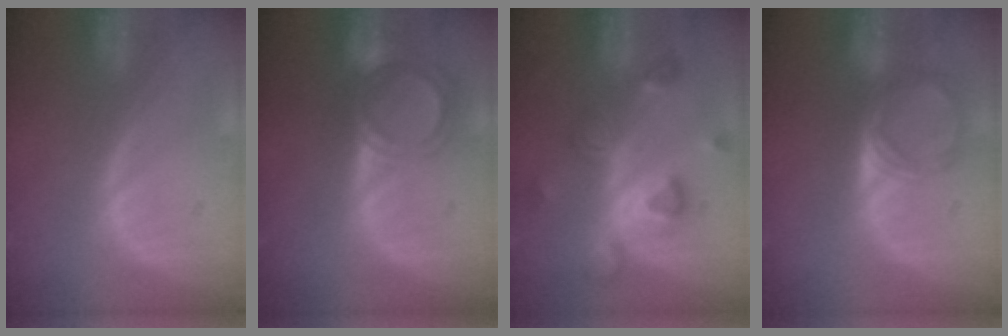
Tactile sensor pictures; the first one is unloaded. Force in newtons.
{"total": 6.1, "press": 5.3, "slide": 3.0}
{"total": 7.8, "press": 6.9, "slide": 3.6}
{"total": 5.1, "press": 4.5, "slide": 2.3}